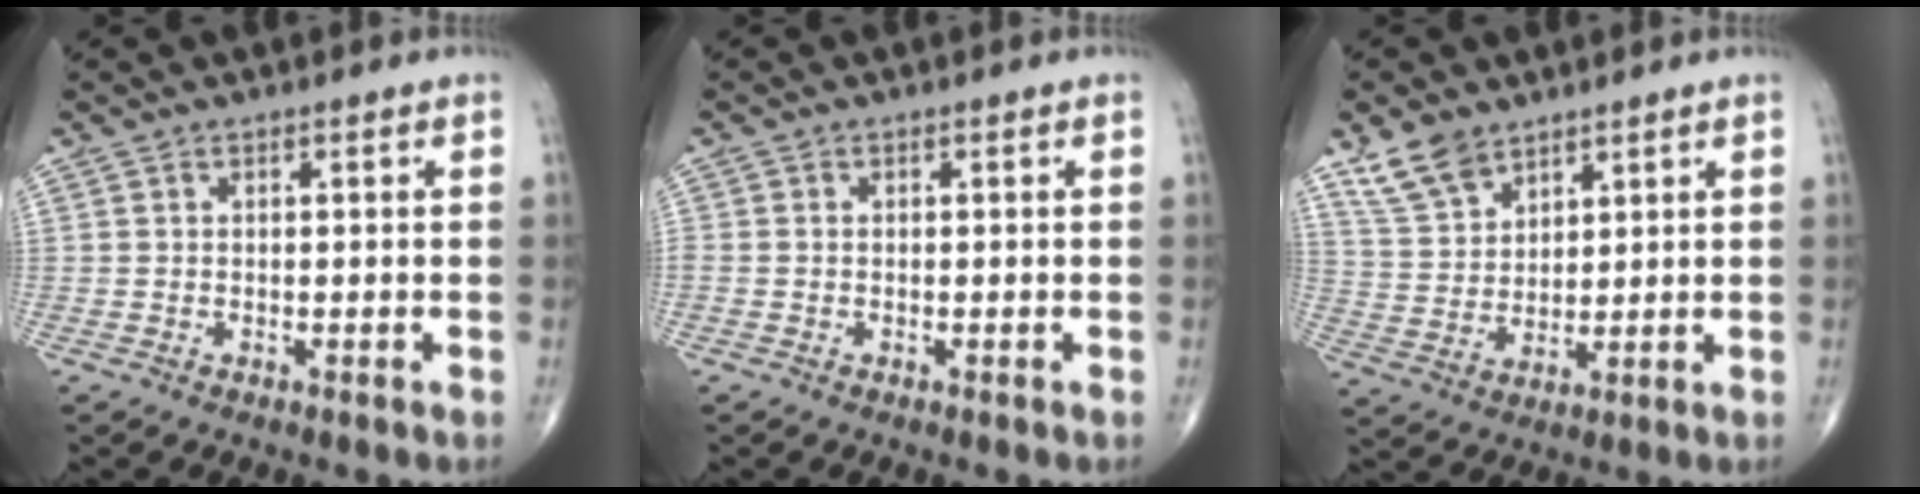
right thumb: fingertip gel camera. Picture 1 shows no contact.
{"total": 0.6, "force": [-0.2, 0.5, 0.3], "torque": [-0.008, 0.001, -0.005]}
{"total": 8.0, "force": [5.7, 4.4, 3.3], "torque": [-0.049, -0.023, 0.121]}